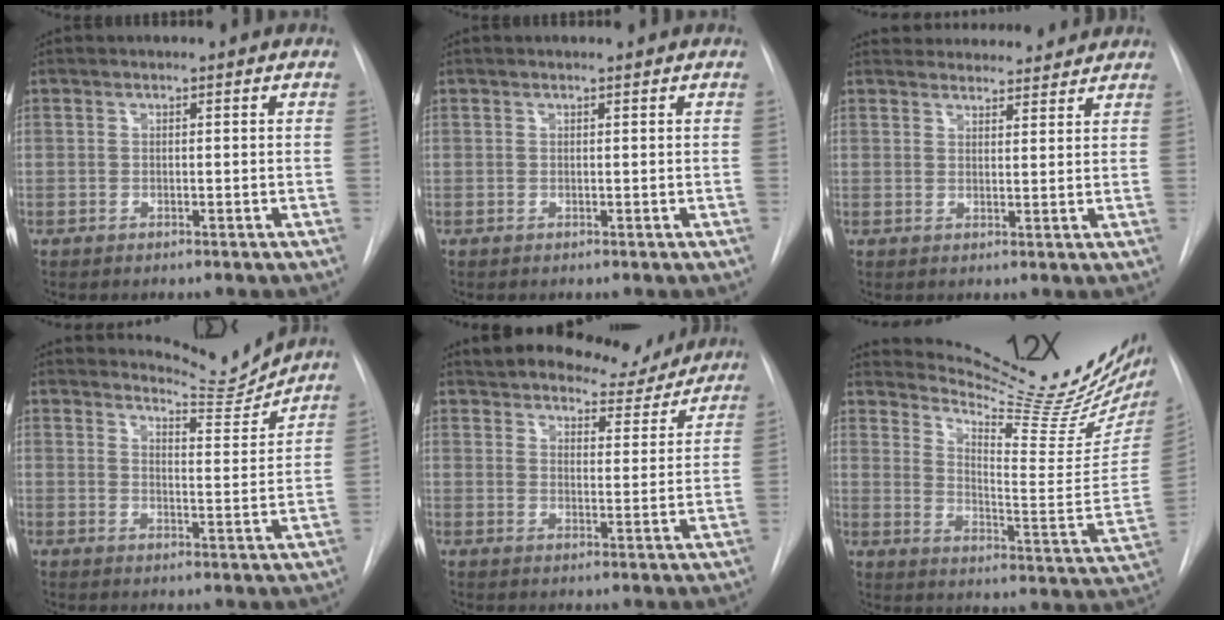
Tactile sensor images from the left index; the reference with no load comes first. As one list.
[{"total": 0.0}, {"total": 10.3, "force": [9.9, 2.6, 1.6], "torque": [-0.007, 0.020, 0.126]}, {"total": 5.7, "force": [5.6, -0.7, -1.2], "torque": [0.007, -0.034, 0.081]}, {"total": 9.0, "force": [8.4, 2.8, 1.7], "torque": [-0.014, -0.006, 0.111]}, {"total": 22.9, "force": [20.7, 2.8, 9.6], "torque": [-0.137, -0.108, 0.266]}]